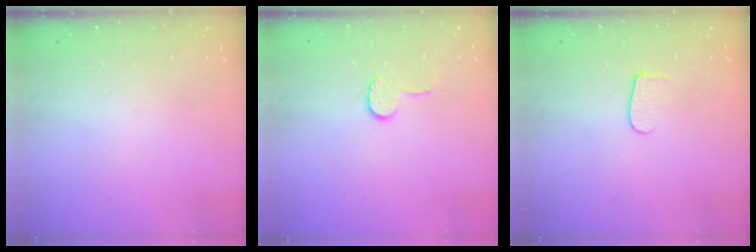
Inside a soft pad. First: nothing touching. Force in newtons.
{"total": 6.4, "press": 6.4, "slide": 0.6}
{"total": 5.9, "press": 5.9, "slide": 0.6}